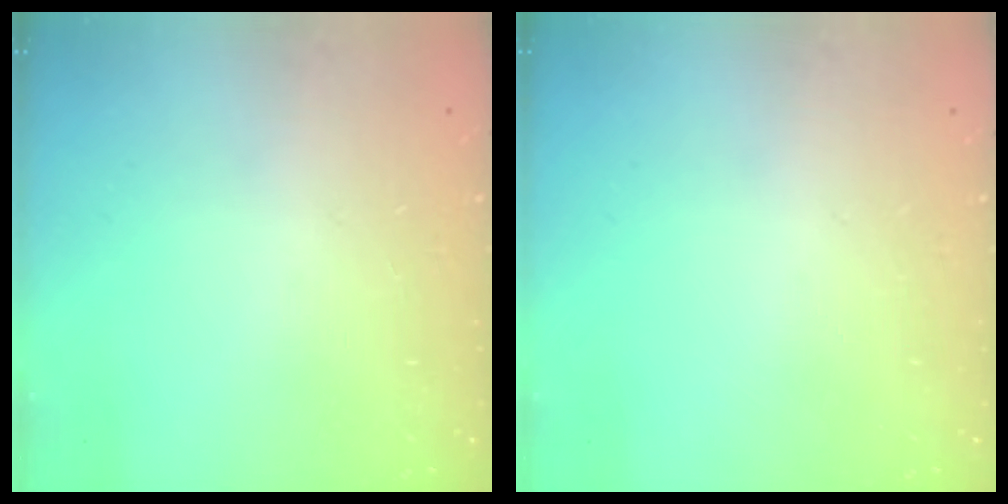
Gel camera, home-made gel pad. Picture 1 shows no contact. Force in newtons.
{"total": 0.0}